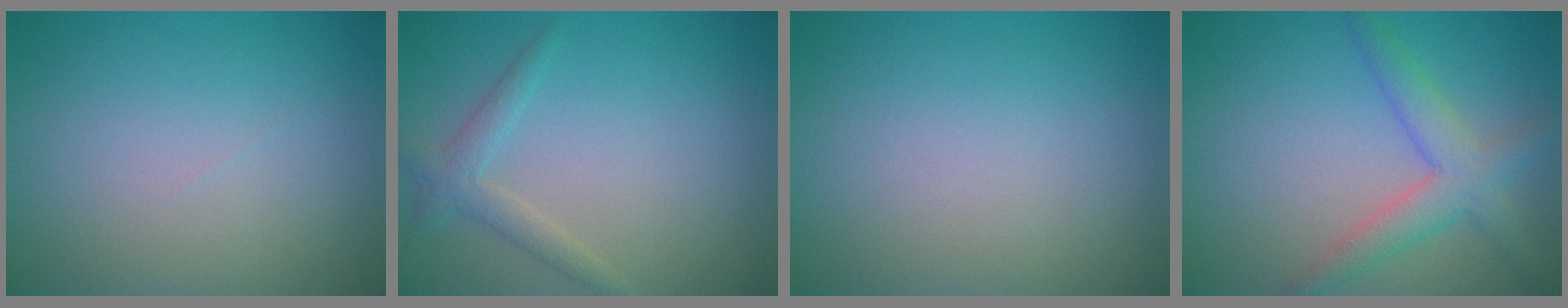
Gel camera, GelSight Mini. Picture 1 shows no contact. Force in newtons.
{"total": 2.0, "press": 2.0, "slide": 0.1}
{"total": 0.0}
{"total": 3.8, "press": 3.8, "slide": 0.2}